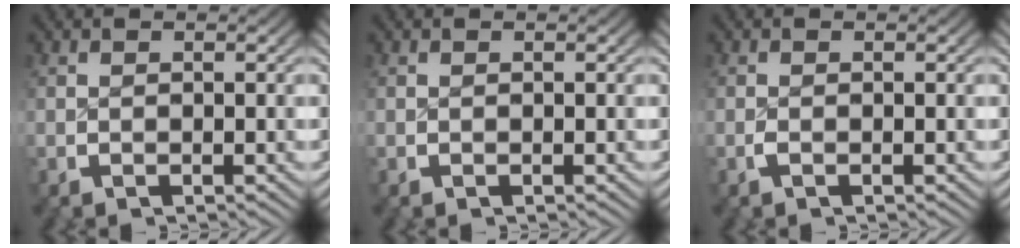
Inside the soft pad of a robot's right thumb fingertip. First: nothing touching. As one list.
[{"total": 0.0}, {"total": 0.5, "force": [-0.3, 0.2, 0.4], "torque": [-0.014, -0.001, -0.005]}]